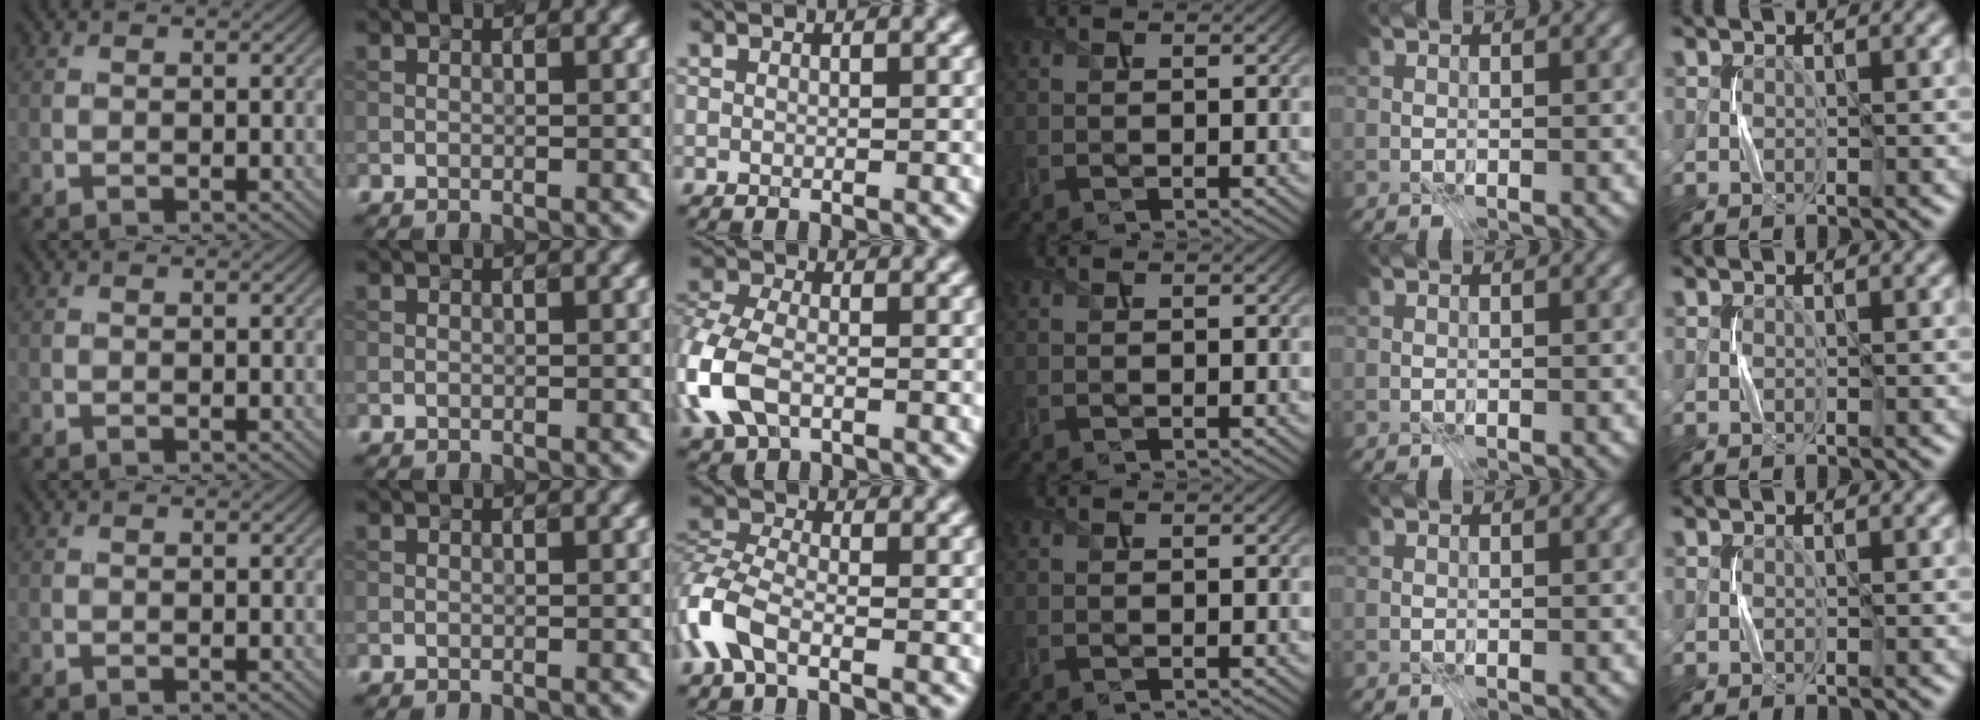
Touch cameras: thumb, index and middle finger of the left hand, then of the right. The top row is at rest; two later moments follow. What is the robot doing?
{"motion": "press", "object": "stapler"}